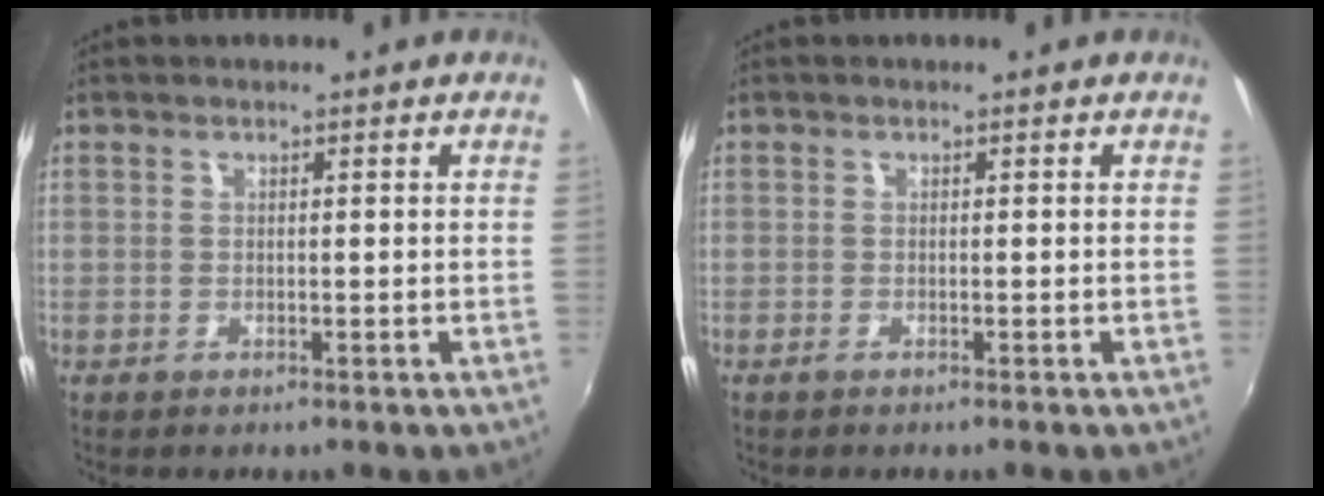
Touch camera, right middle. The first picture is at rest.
{"total": 0.5, "force": [-0.5, 0.0, 0.2], "torque": [-0.002, -0.003, -0.011]}